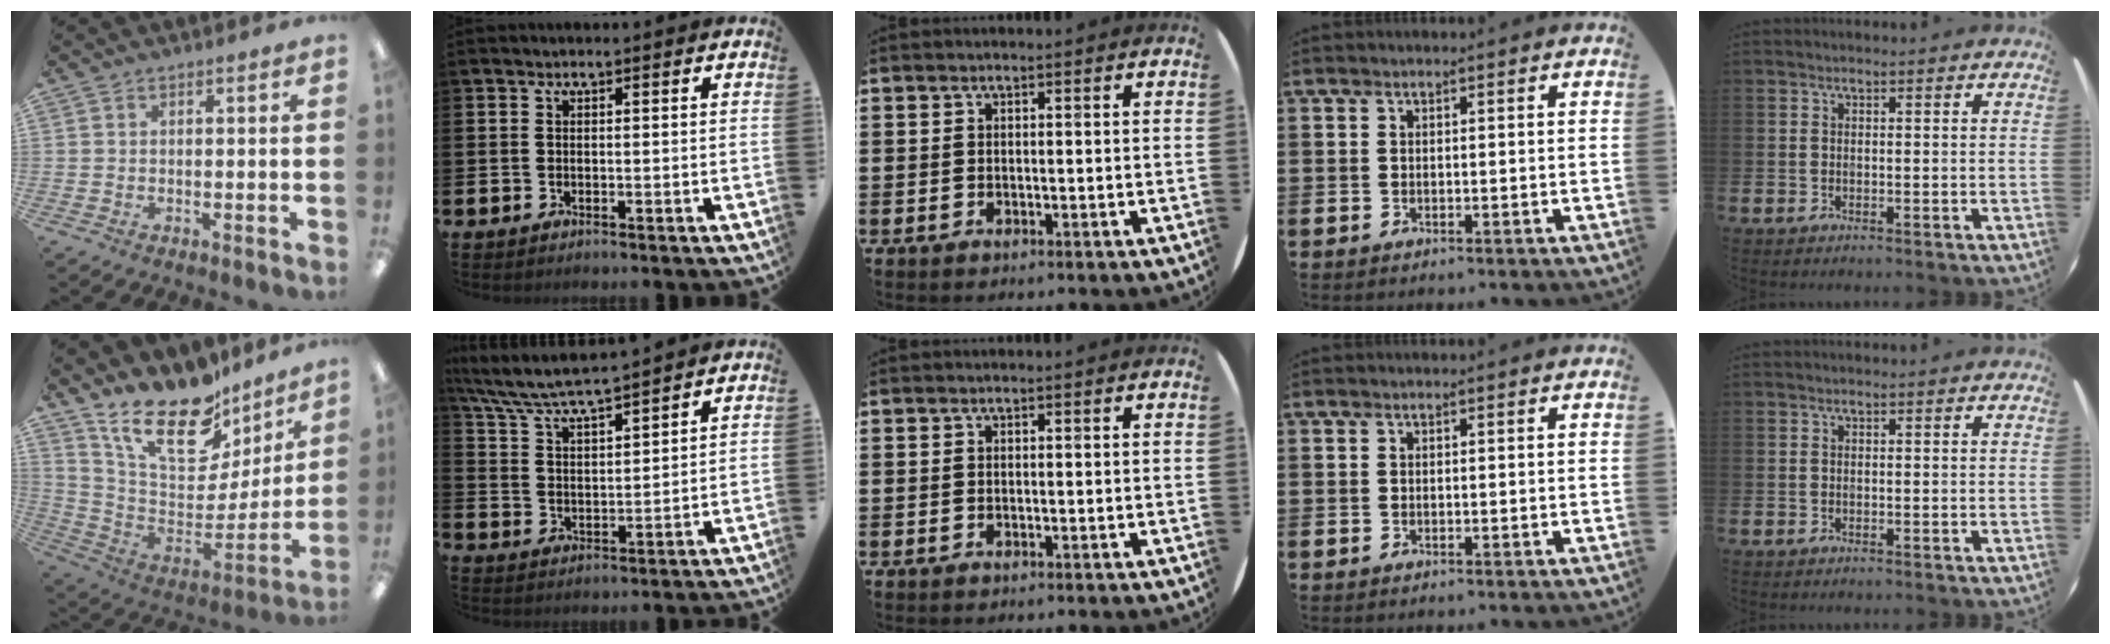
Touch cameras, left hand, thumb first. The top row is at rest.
{"thumb": {"total": 22.4, "force": [16.8, 9.5, 11.4], "torque": [-0.203, -0.119, 0.299]}, "index": {"total": 6.5, "force": [6.2, 0.2, 1.8], "torque": [-0.064, -0.041, 0.107]}}